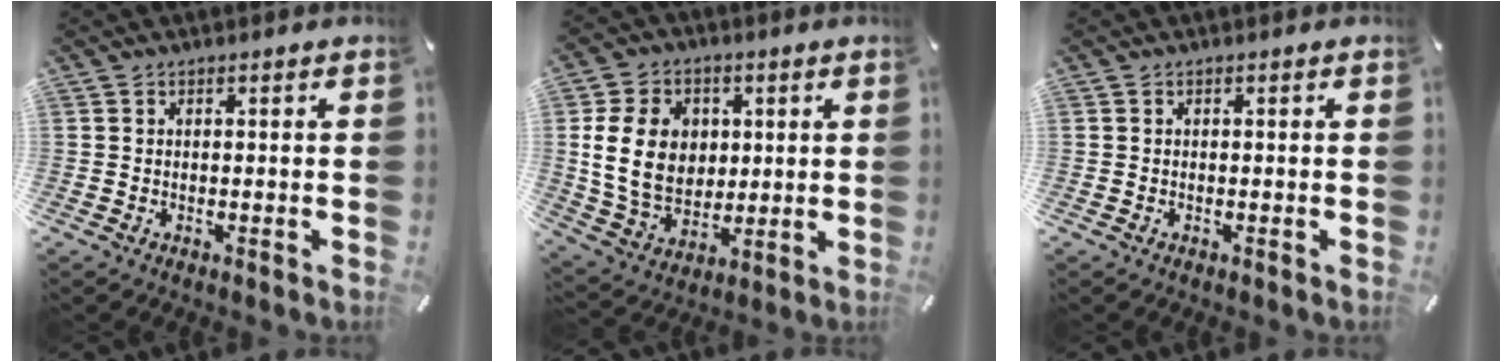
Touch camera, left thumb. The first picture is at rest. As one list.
[{"total": 13.9, "force": [2.0, 11.3, 7.9], "torque": [-0.168, 0.008, 0.036]}, {"total": 0.0}]